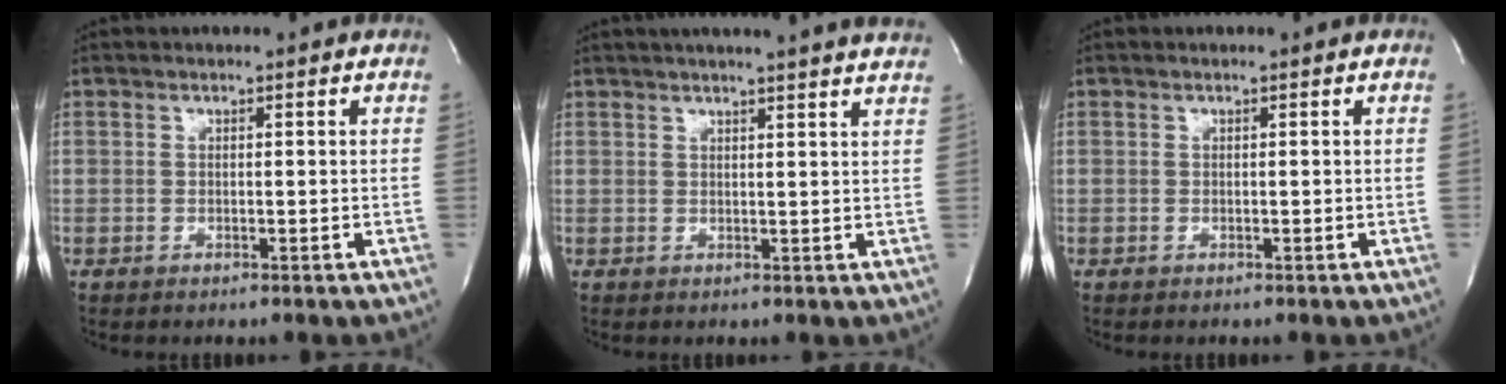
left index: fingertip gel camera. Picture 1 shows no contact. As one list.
[{"total": 15.0, "force": [13.5, -0.2, 6.5], "torque": [-0.106, 0.003, 0.161]}, {"total": 0.0}]